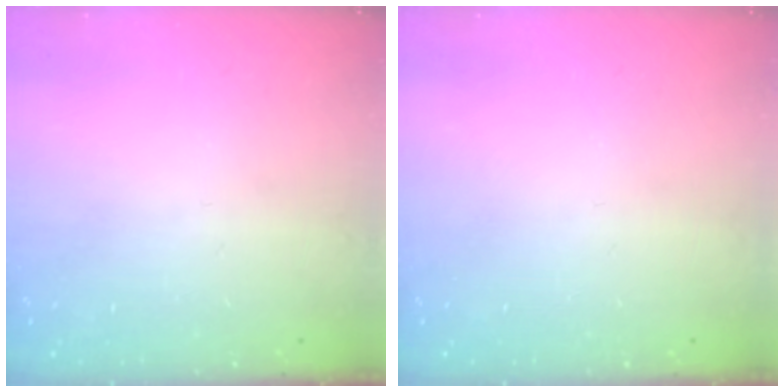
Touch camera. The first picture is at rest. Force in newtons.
{"total": 0.0}